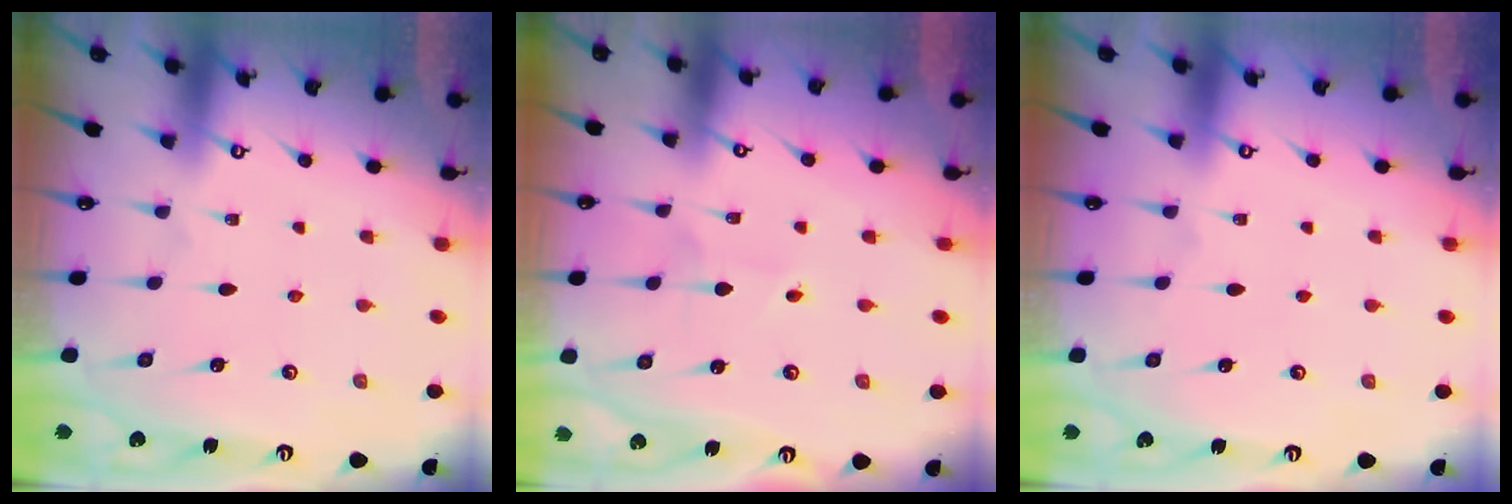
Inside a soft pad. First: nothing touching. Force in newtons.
{"total": 1.6, "press": 1.5, "slide": 0.1}
{"total": 0.0}